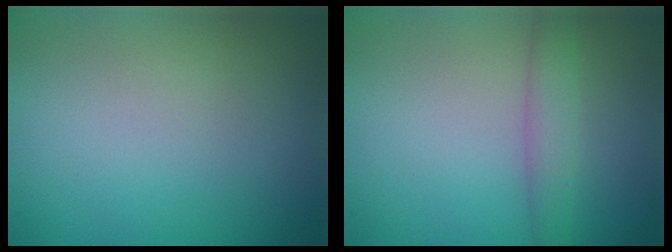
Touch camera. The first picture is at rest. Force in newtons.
{"total": 2.6, "press": 2.6, "slide": 0.0}